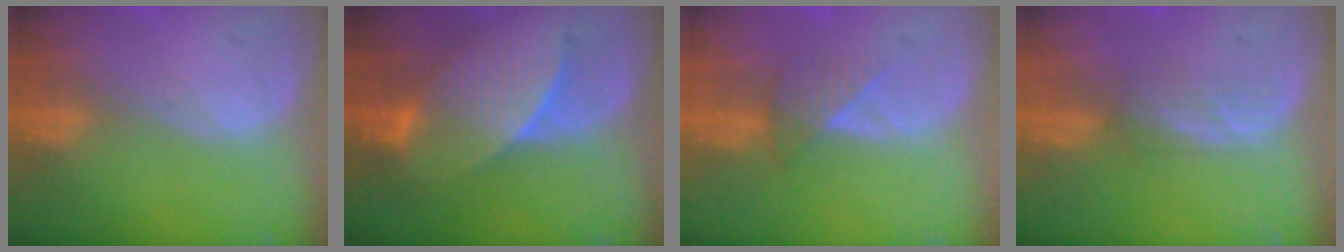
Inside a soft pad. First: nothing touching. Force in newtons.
{"total": 7.2, "press": 7.1, "slide": 1.1}
{"total": 3.3, "press": 3.0, "slide": 1.5}
{"total": 2.2, "press": 2.2, "slide": 0.4}